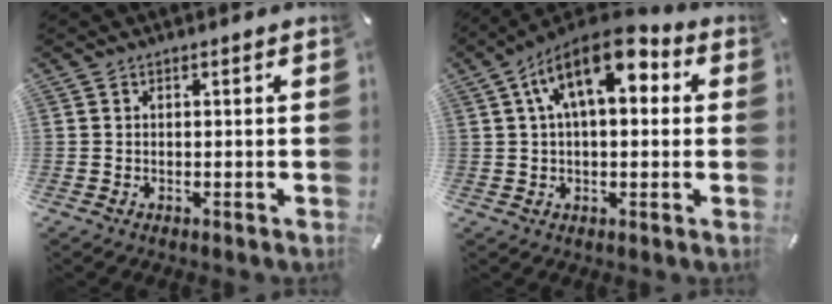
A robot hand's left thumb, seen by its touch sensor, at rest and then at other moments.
{"total": 13.6, "force": [5.1, 6.6, 10.7], "torque": [-0.178, -0.012, 0.085]}